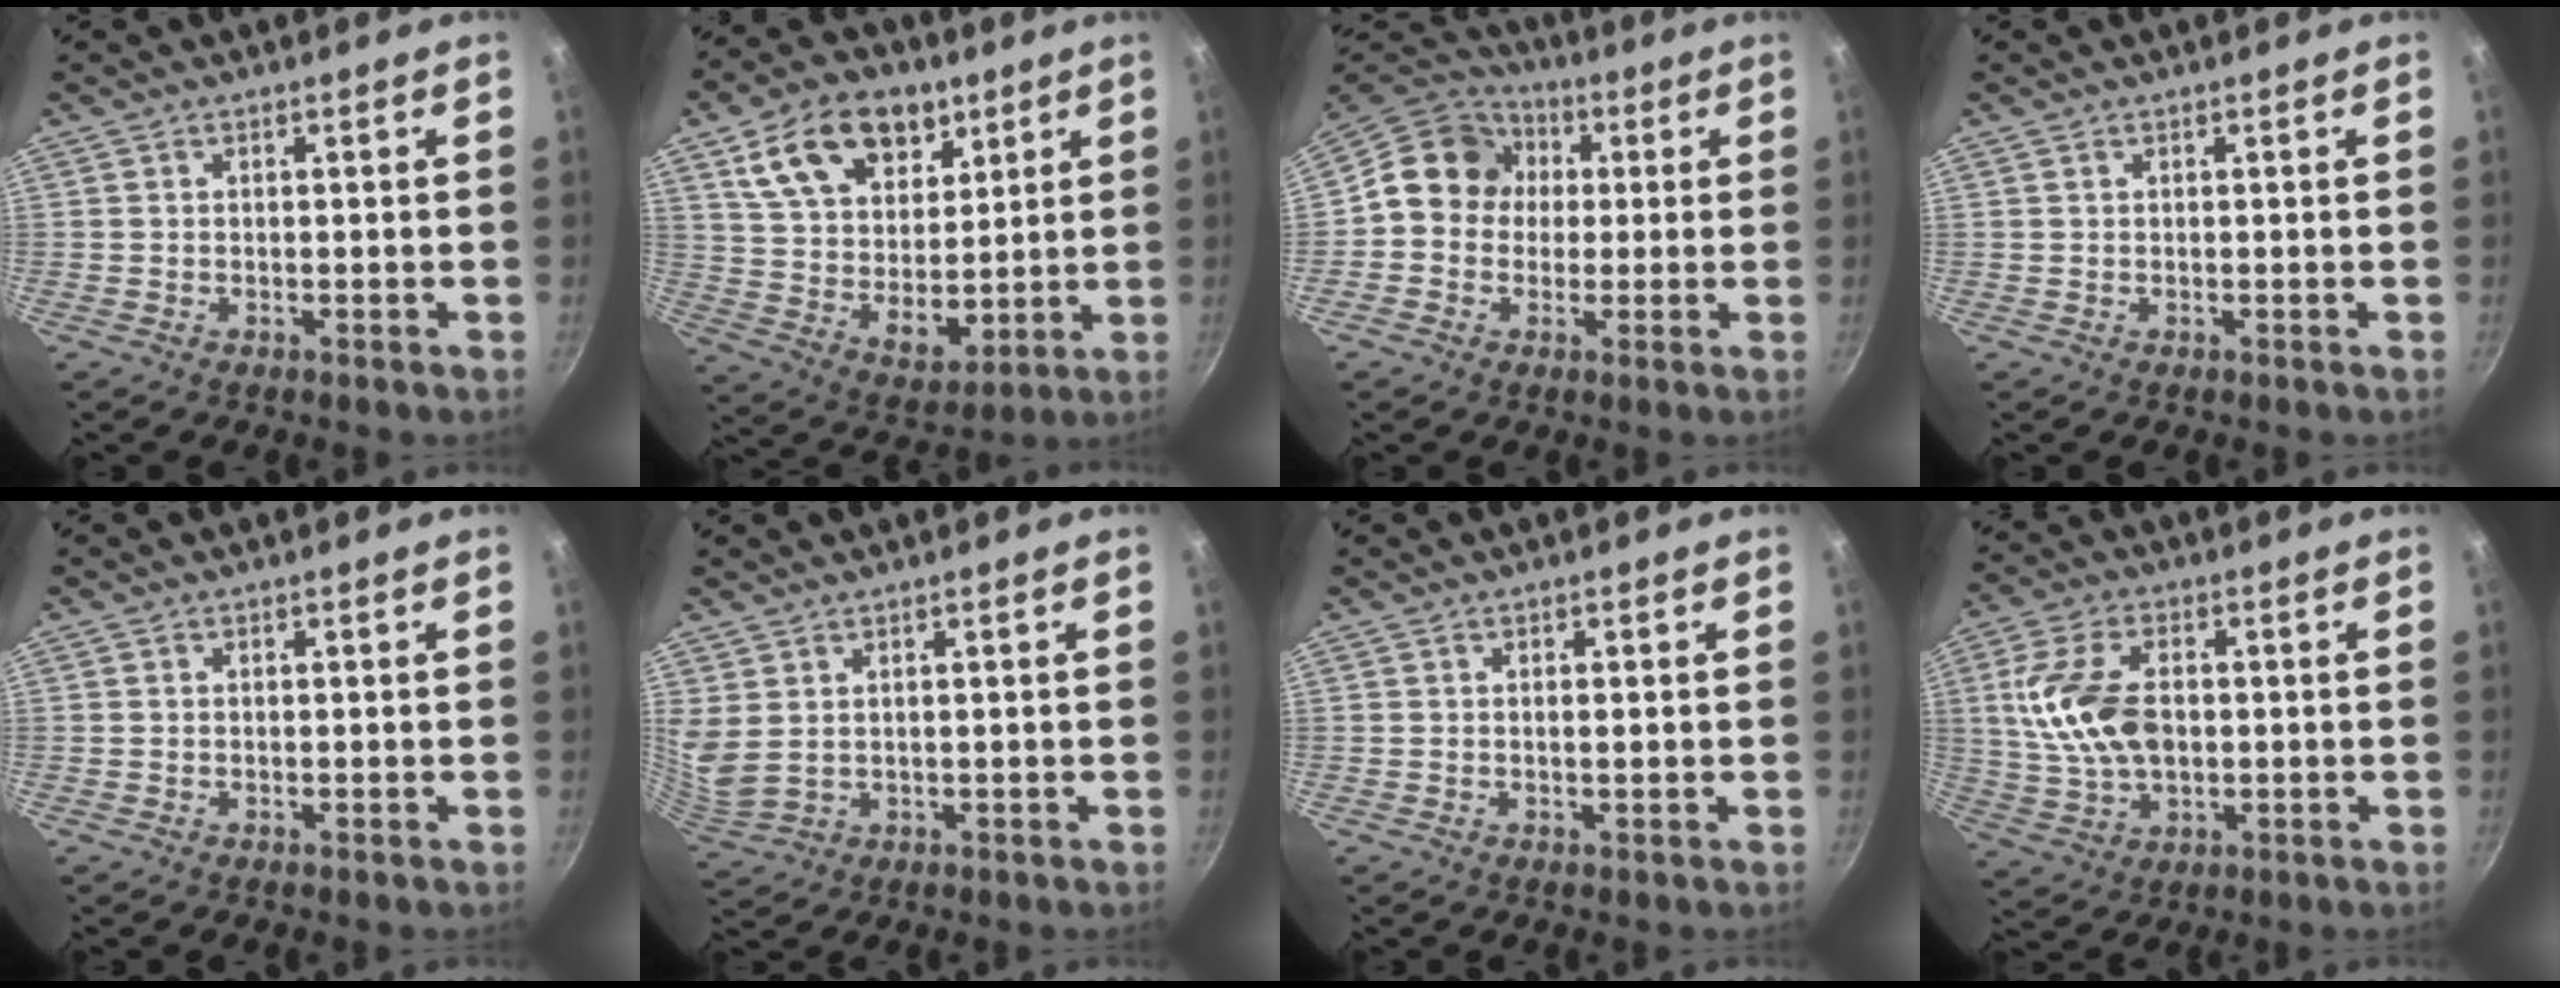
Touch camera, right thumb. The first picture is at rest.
{"total": 21.6, "force": [10.0, 14.6, 12.5], "torque": [-0.165, -0.037, 0.181]}
{"total": 11.7, "force": [1.1, 10.5, 4.9], "torque": [-0.047, 0.027, -0.005]}
{"total": 0.0}
{"total": 0.0}
{"total": 4.7, "force": [2.3, 2.6, 3.2], "torque": [-0.059, -0.017, 0.055]}
{"total": 0.9, "force": [0.1, 0.2, 0.9], "torque": [-0.015, 0.000, 0.002]}
{"total": 12.9, "force": [1.0, 7.9, 10.1], "torque": [-0.189, 0.004, 0.022]}